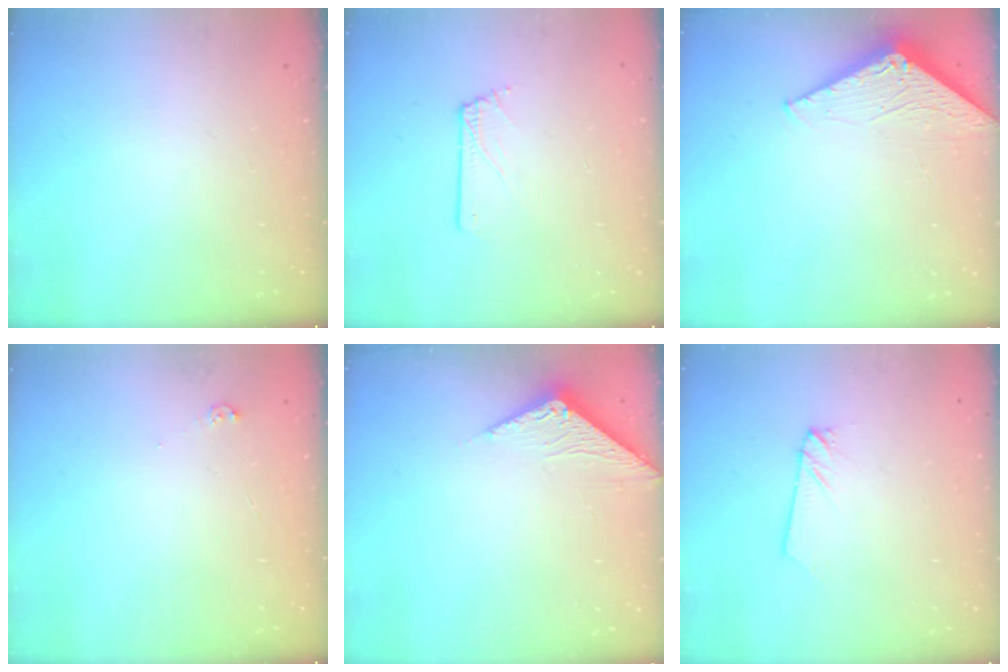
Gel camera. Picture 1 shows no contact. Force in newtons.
{"total": 0.9, "press": 0.9, "slide": 0.0}
{"total": 3.2, "press": 3.2, "slide": 0.3}
{"total": 3.0, "press": 3.0, "slide": 0.4}
{"total": 3.0, "press": 3.0, "slide": 0.1}
{"total": 1.6, "press": 1.6, "slide": 0.0}